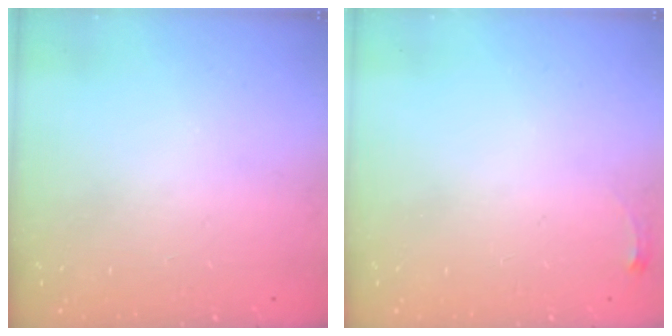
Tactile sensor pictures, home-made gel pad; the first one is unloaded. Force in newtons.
{"total": 2.8, "press": 2.8, "slide": 0.4}